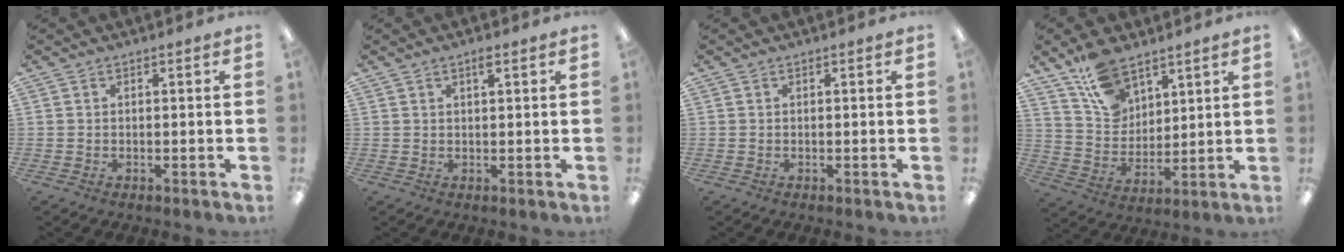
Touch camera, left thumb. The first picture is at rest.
{"total": 1.9, "force": [1.2, 0.6, 1.4], "torque": [-0.021, 0.000, 0.019]}
{"total": 0.0}
{"total": 12.6, "force": [8.8, 7.3, 5.4], "torque": [-0.113, -0.034, 0.170]}